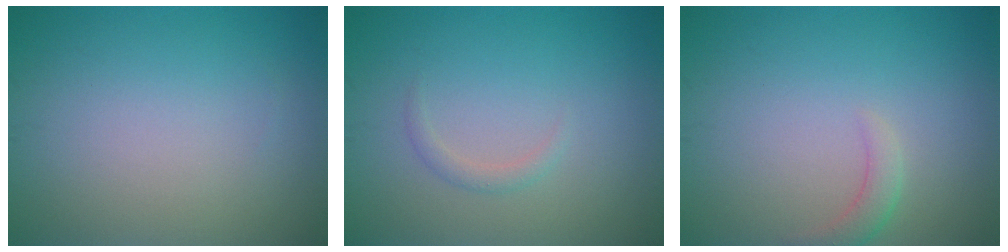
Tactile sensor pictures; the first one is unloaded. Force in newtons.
{"total": 1.0, "press": 1.0, "slide": 0.0}
{"total": 1.6, "press": 1.6, "slide": 0.3}